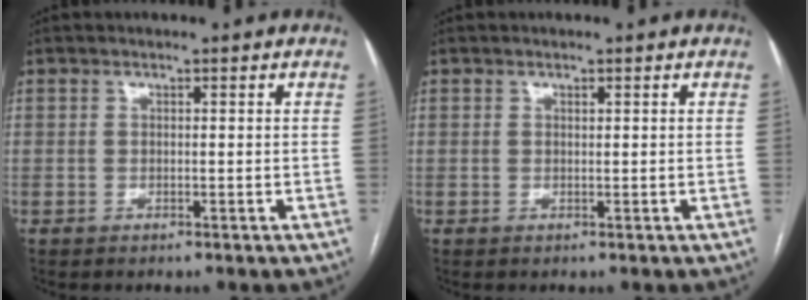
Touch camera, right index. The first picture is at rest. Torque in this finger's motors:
{"motor_torque": [-0.13, 0.09, -0.03, -0.01]}